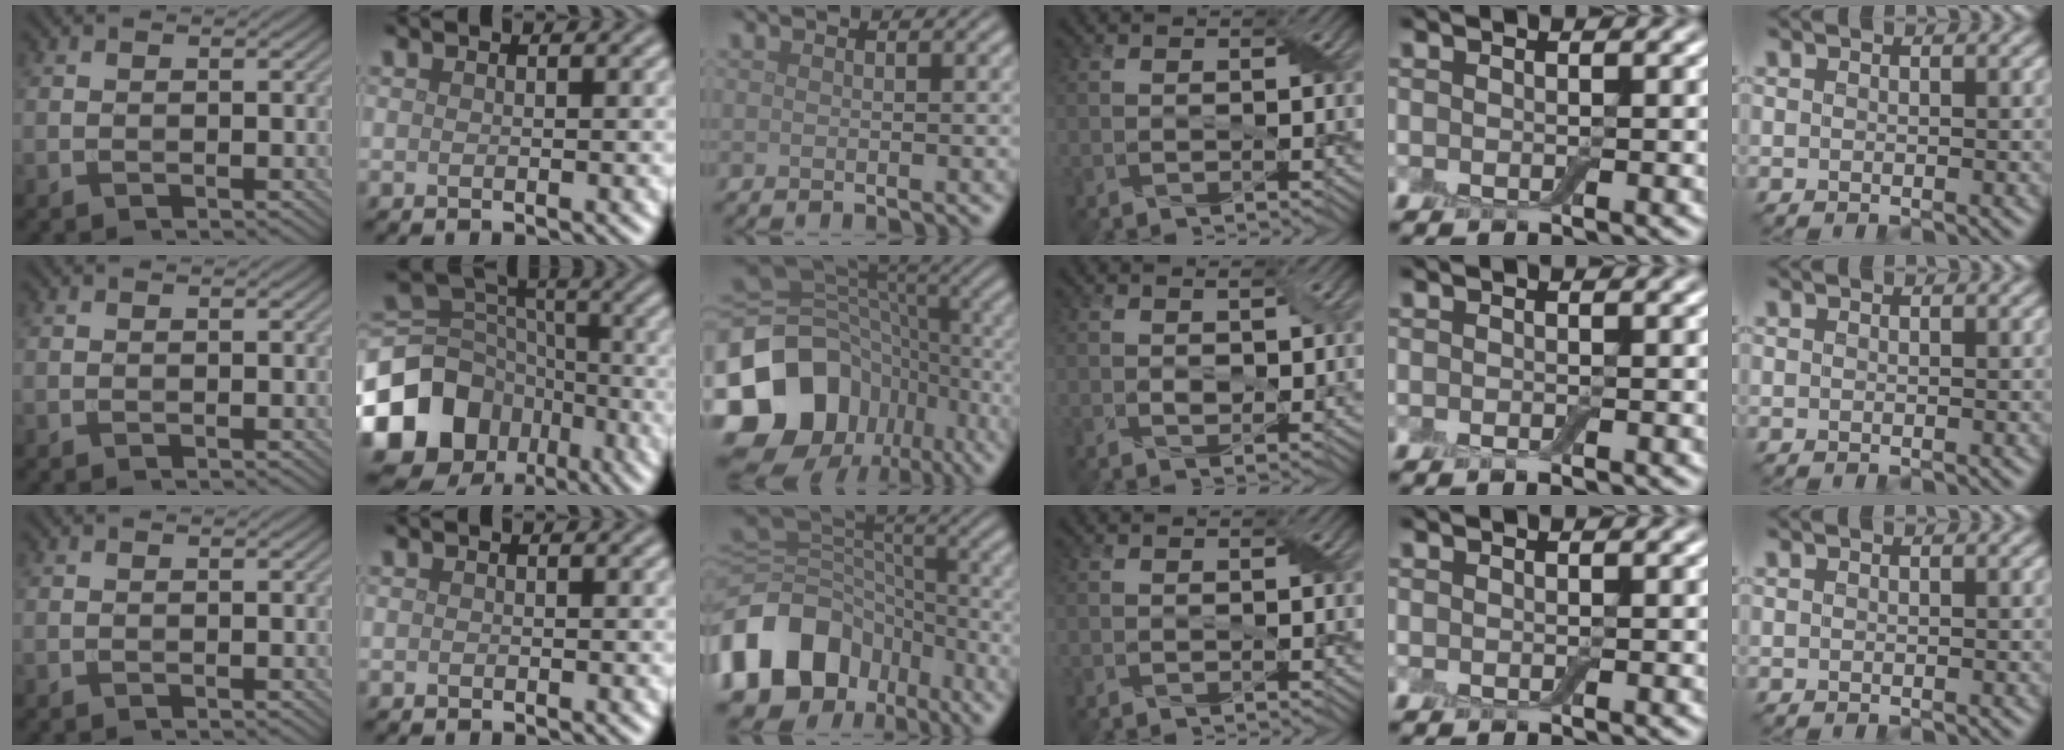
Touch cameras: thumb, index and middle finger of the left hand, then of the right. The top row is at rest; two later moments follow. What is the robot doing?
{"motion": "fold", "object": "aluminum foil"}